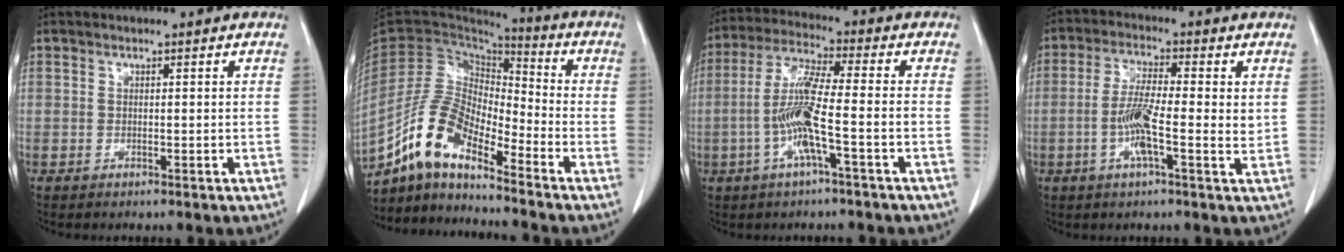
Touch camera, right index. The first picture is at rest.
{"total": 10.9, "force": [-8.2, 3.1, 6.4], "torque": [-0.140, 0.022, -0.158]}
{"total": 9.5, "force": [-2.6, 0.1, 9.2], "torque": [-0.193, 0.003, -0.056]}
{"total": 7.9, "force": [-0.7, 1.2, 7.8], "torque": [-0.149, 0.001, -0.024]}